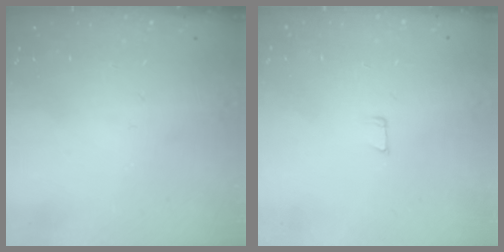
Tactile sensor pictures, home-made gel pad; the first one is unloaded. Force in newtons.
{"total": 4.0, "press": 4.0, "slide": 0.3}